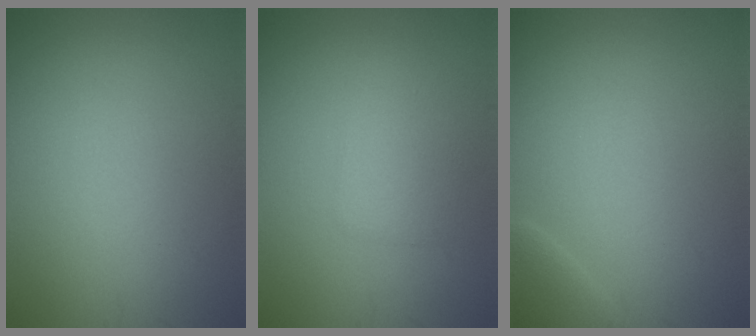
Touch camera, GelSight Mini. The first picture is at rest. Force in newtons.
{"total": 2.3, "press": 2.3, "slide": 0.1}
{"total": 1.7, "press": 1.7, "slide": 0.1}